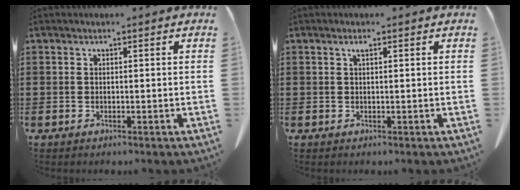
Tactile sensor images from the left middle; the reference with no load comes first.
{"total": 0.6, "force": [0.3, -0.1, 0.5], "torque": [-0.010, 0.000, 0.006]}